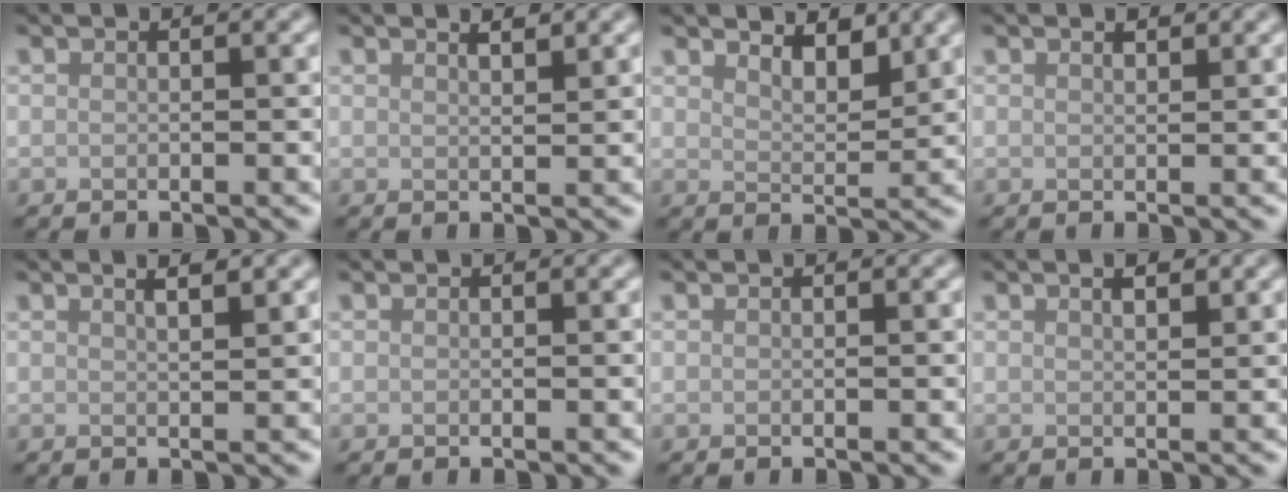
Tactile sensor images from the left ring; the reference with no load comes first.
{"total": 1.5, "force": [1.2, 0.4, 0.9], "torque": [-0.009, 0.004, 0.014]}
{"total": 2.9, "force": [2.6, 0.7, 1.1], "torque": [-0.022, -0.004, 0.038]}
{"total": 0.8, "force": [0.6, 0.3, 0.4], "torque": [-0.008, 0.000, 0.012]}
{"total": 2.5, "force": [1.5, 0.9, 1.8], "torque": [-0.007, 0.006, 0.000]}
{"total": 0.0}
{"total": 0.0}
{"total": 1.4, "force": [0.9, 0.4, 0.9], "torque": [-0.014, 0.003, 0.017]}